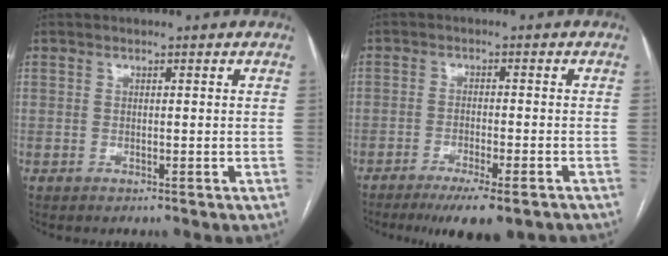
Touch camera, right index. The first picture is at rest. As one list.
[{"total": 9.5, "force": [-7.4, 1.4, 5.9], "torque": [-0.076, -0.015, -0.109]}]